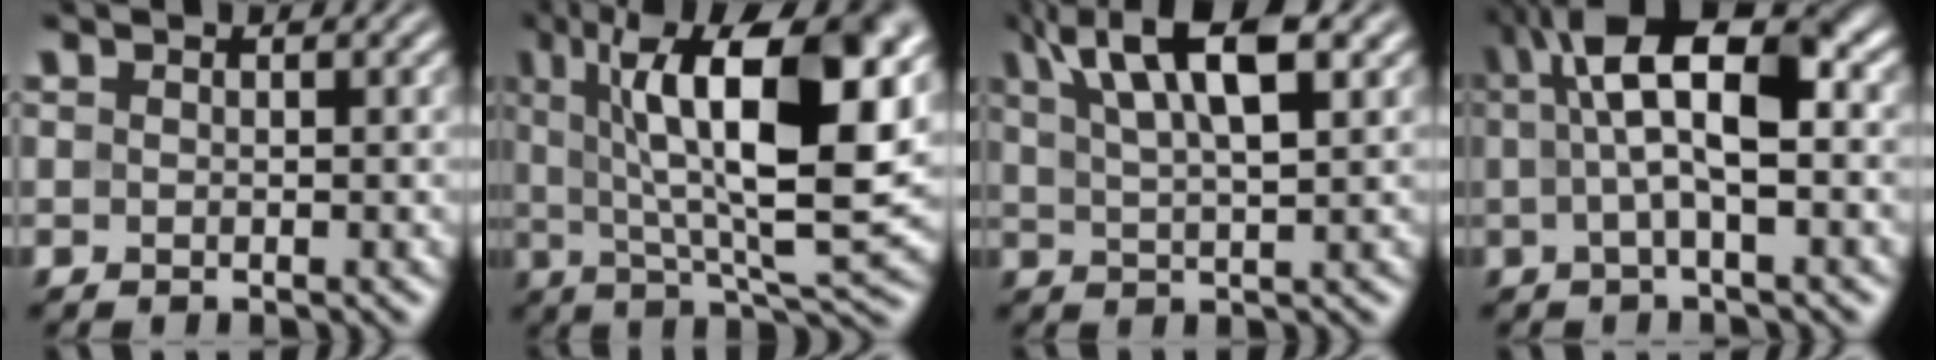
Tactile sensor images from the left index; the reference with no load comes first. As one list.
[{"total": 15.5, "force": [4.6, 5.1, 13.9], "torque": [-0.218, 0.010, 0.068]}, {"total": 8.4, "force": [4.4, 2.6, 6.7], "torque": [-0.108, 0.022, 0.066]}, {"total": 8.5, "force": [1.5, 2.7, 7.9], "torque": [-0.134, 0.022, 0.015]}]